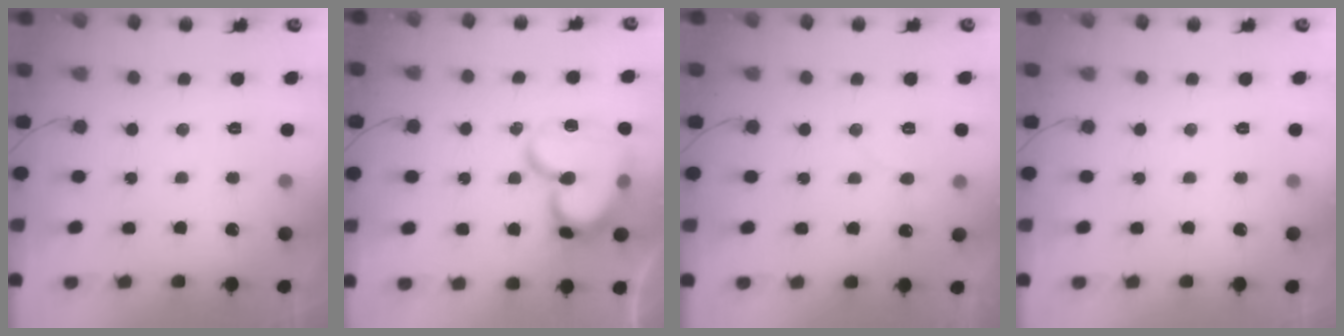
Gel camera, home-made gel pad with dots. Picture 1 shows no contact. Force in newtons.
{"total": 18.5, "press": 18.4, "slide": 2.1}
{"total": 4.3, "press": 4.3, "slide": 0.4}
{"total": 0.0}